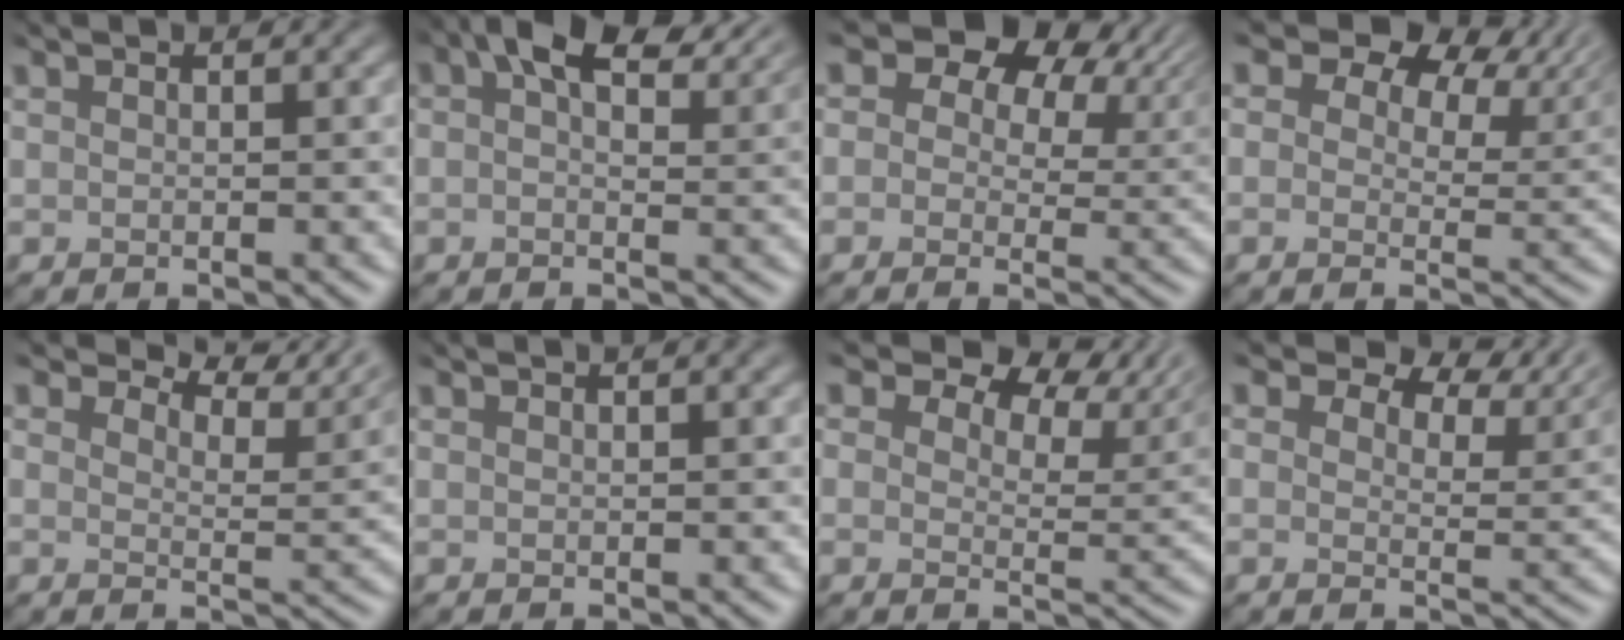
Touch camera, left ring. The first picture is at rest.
{"total": 7.2, "force": [3.9, 3.7, 4.9], "torque": [-0.082, 0.010, 0.049]}
{"total": 8.6, "force": [3.8, 5.9, 5.0], "torque": [-0.063, -0.011, 0.054]}
{"total": 6.8, "force": [4.0, 4.4, 3.4], "torque": [-0.058, -0.014, 0.063]}
{"total": 6.6, "force": [6.0, 1.6, 2.1], "torque": [-0.040, -0.002, 0.078]}
{"total": 1.6, "force": [0.8, 0.6, 1.3], "torque": [-0.019, 0.007, 0.009]}
{"total": 7.1, "force": [5.0, 3.8, 3.2], "torque": [-0.055, -0.012, 0.073]}
{"total": 6.1, "force": [4.7, 3.0, 2.5], "torque": [-0.044, -0.008, 0.059]}